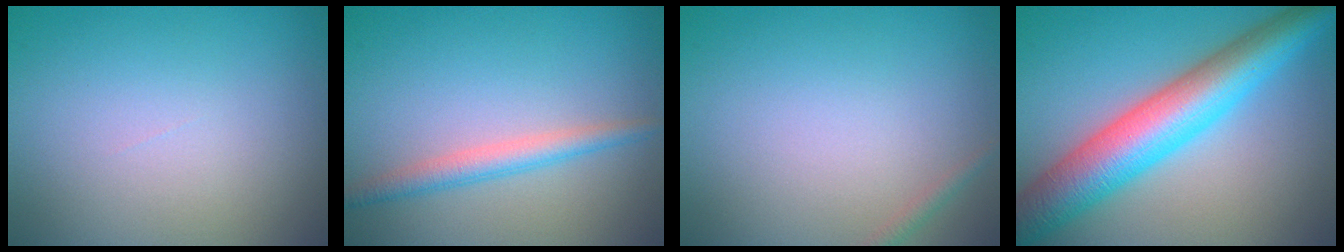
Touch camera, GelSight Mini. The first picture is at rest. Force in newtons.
{"total": 2.3, "press": 2.3, "slide": 0.1}
{"total": 0.7, "press": 0.7, "slide": 0.0}
{"total": 9.2, "press": 9.2, "slide": 0.2}